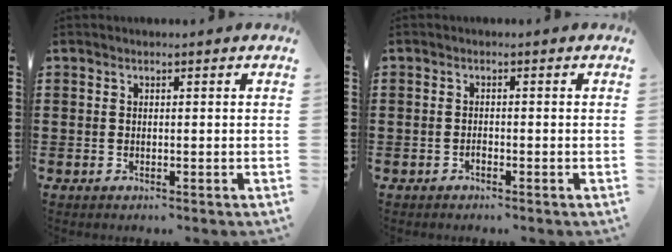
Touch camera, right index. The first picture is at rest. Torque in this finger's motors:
{"motor_torque": [1.02, 0.95, 0.03, 0.00]}